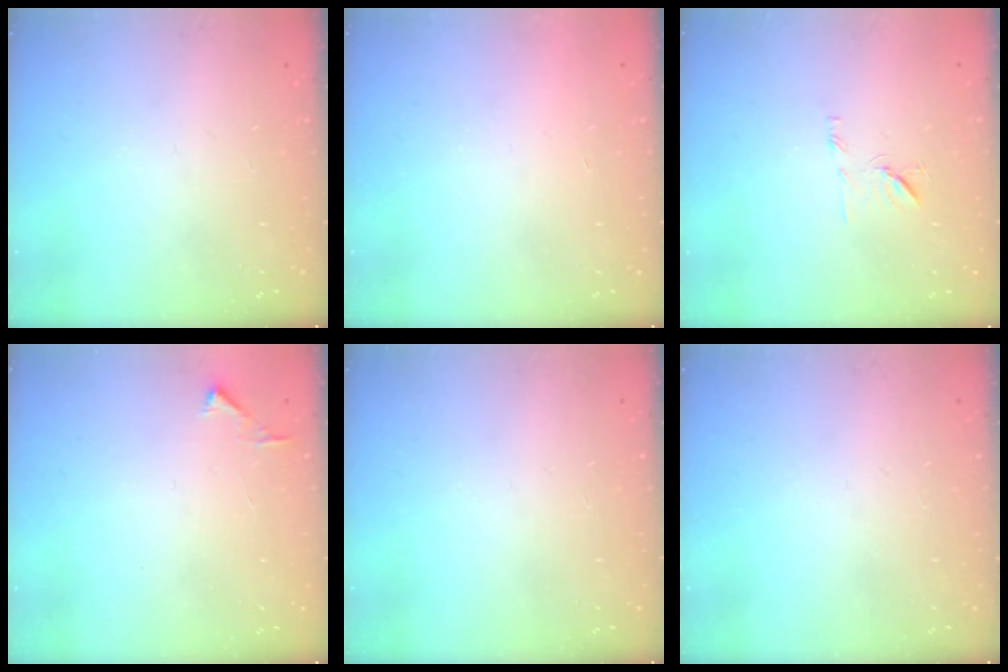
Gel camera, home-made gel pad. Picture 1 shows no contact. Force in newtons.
{"total": 1.7, "press": 1.7, "slide": 0.1}
{"total": 7.5, "press": 7.4, "slide": 0.6}
{"total": 2.8, "press": 2.8, "slide": 0.3}
{"total": 0.0}
{"total": 0.0}